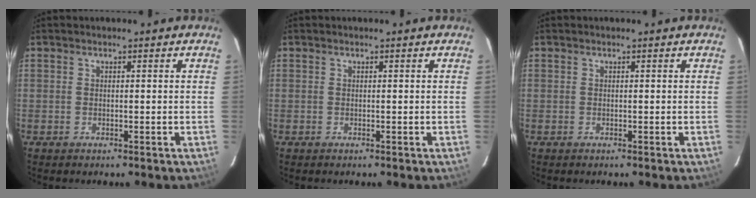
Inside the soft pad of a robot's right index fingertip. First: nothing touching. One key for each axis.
{"total": 0.0}
{"total": 0.0}